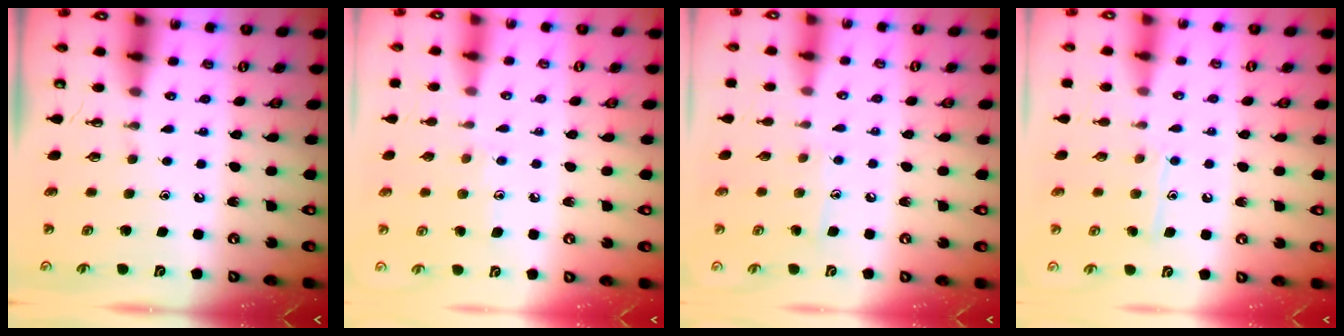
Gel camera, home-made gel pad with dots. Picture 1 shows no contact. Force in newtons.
{"total": 7.1, "press": 7.1, "slide": 0.7}
{"total": 6.0, "press": 6.0, "slide": 0.5}
{"total": 8.0, "press": 8.0, "slide": 0.6}